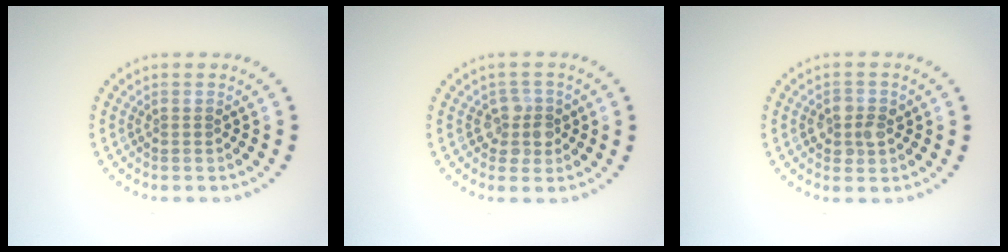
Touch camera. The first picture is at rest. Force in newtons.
{"total": 2.3, "press": 2.0, "slide": 1.1}
{"total": 2.3, "press": 2.3, "slide": 0.5}